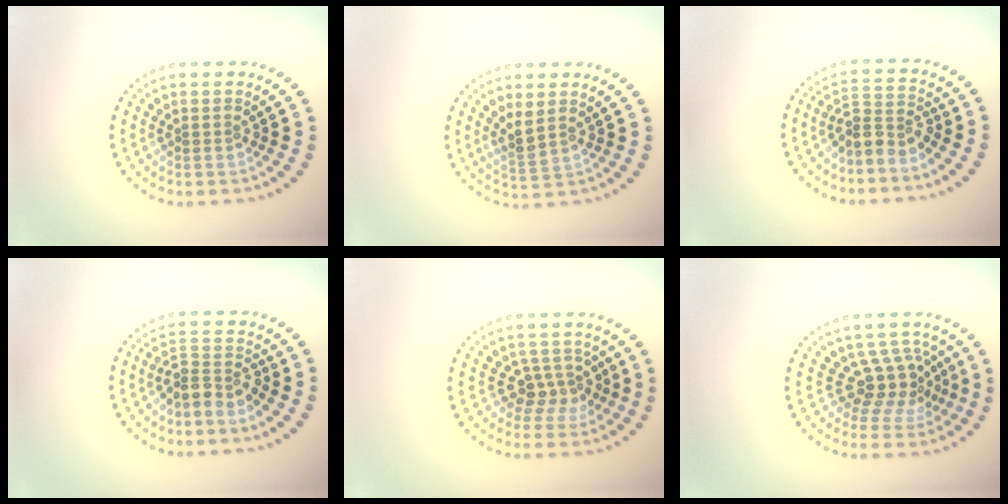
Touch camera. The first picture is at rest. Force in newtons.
{"total": 1.9, "press": 1.5, "slide": 1.2}
{"total": 2.8, "press": 2.1, "slide": 1.8}
{"total": 2.8, "press": 2.1, "slide": 1.8}
{"total": 2.7, "press": 2.1, "slide": 1.8}
{"total": 3.5, "press": 2.8, "slide": 2.1}